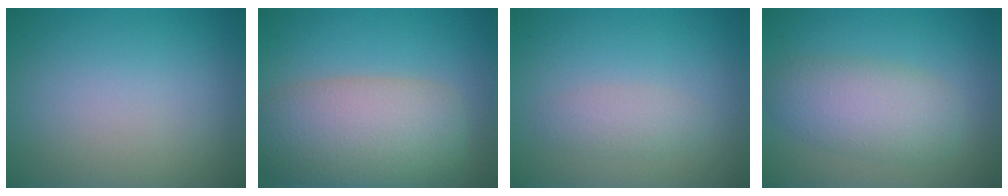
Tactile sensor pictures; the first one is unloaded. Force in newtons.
{"total": 8.8, "press": 8.8, "slide": 0.4}
{"total": 1.7, "press": 1.7, "slide": 0.1}
{"total": 4.9, "press": 4.9, "slide": 0.1}